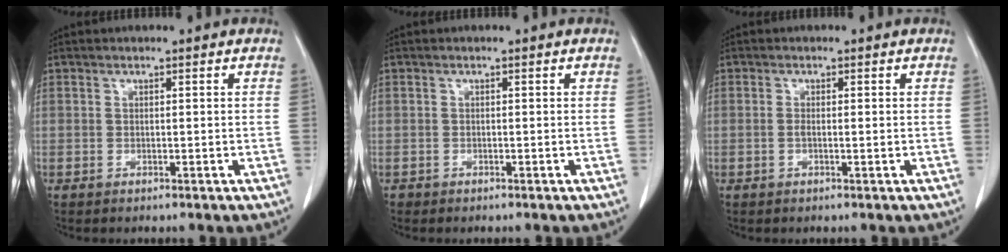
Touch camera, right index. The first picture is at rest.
{"total": 0.6, "force": [-0.4, 0.4, -0.1], "torque": [-0.004, 0.005, -0.008]}
{"total": 1.0, "force": [-0.1, 0.2, 1.0], "torque": [-0.019, 0.001, -0.002]}